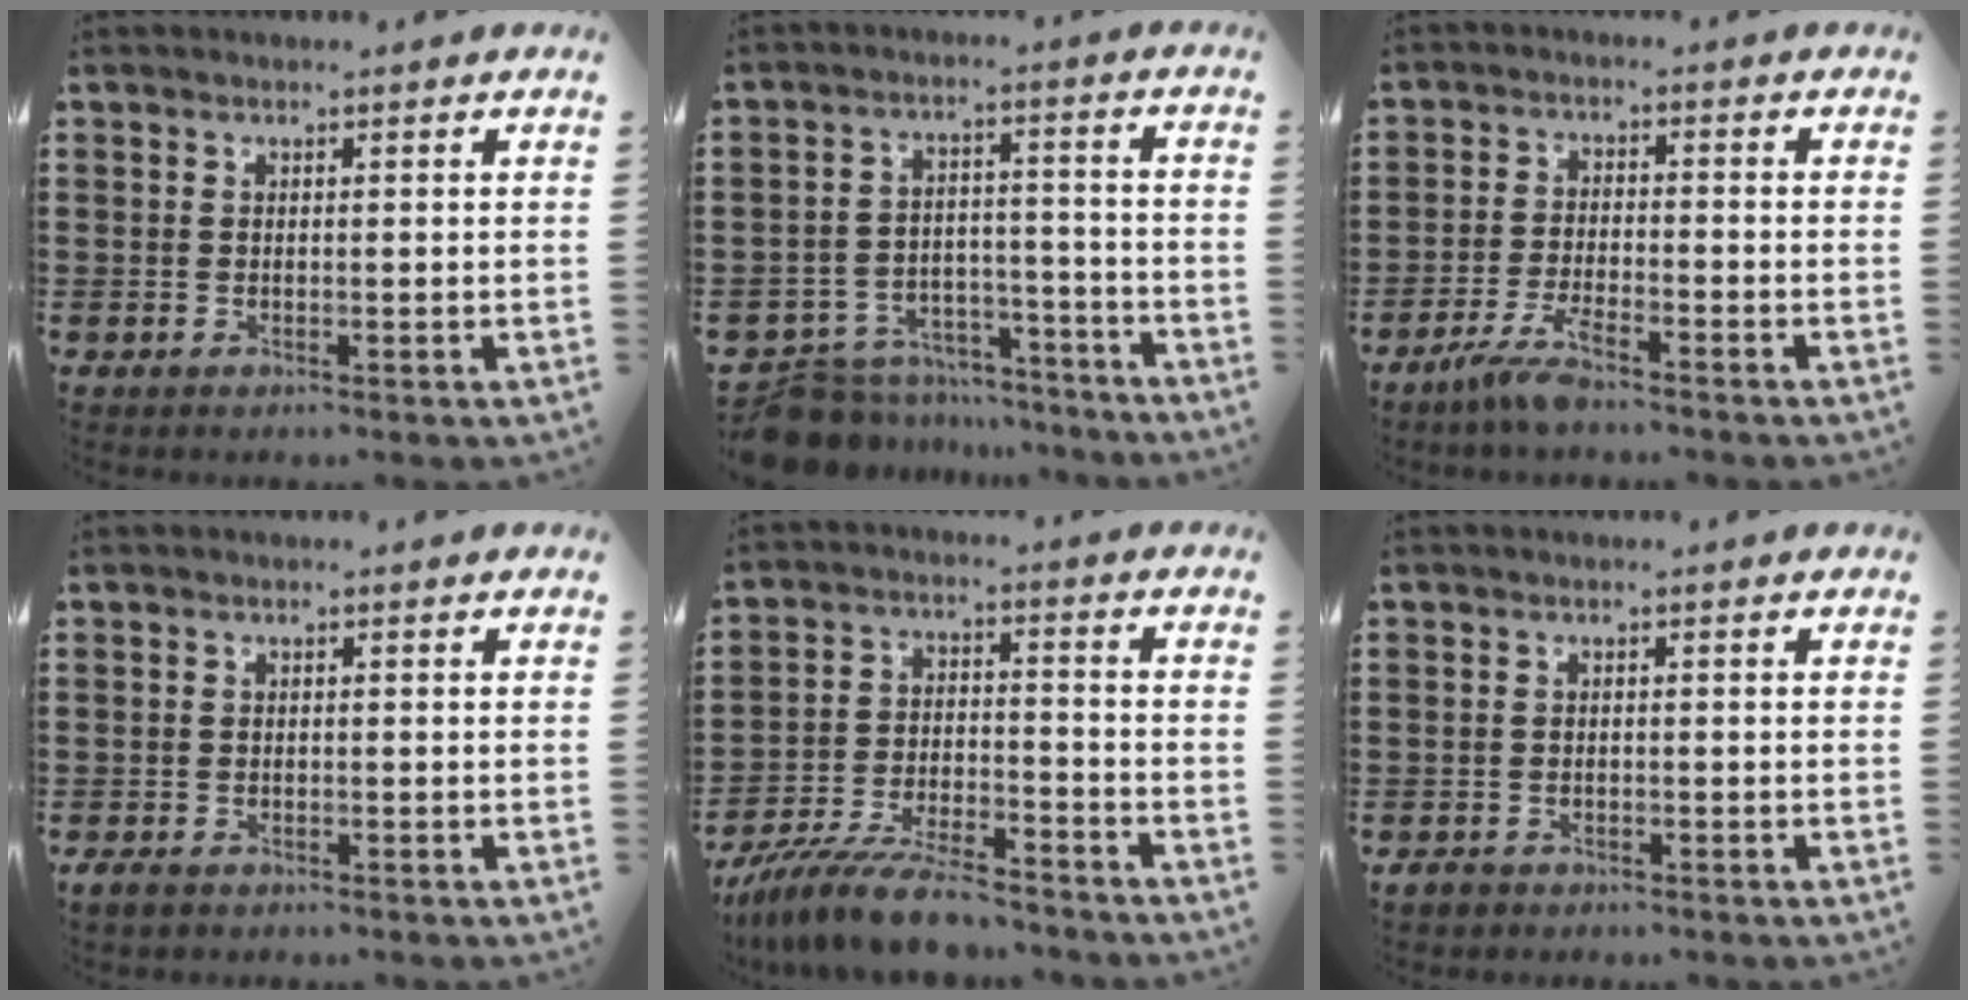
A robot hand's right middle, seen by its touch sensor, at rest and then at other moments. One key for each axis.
{"total": 8.2, "fx": -7.8, "fy": 2.1, "fz": 0.8, "tx": -0.023, "ty": 0.025, "tz": -0.157}
{"total": 4.7, "fx": -3.8, "fy": 0.6, "fz": 2.7, "tx": -0.065, "ty": -0.005, "tz": -0.075}
{"total": 1.5, "fx": -1.2, "fy": 0.7, "fz": 0.4, "tx": -0.019, "ty": -0.002, "tz": -0.028}
{"total": 10.0, "fx": -9.0, "fy": 1.4, "fz": 4.2, "tx": -0.082, "ty": 0.015, "tz": -0.174}
{"total": 1.5, "fx": -1.3, "fy": 0.7, "fz": 0.2, "tx": -0.007, "ty": 0.003, "tz": -0.029}